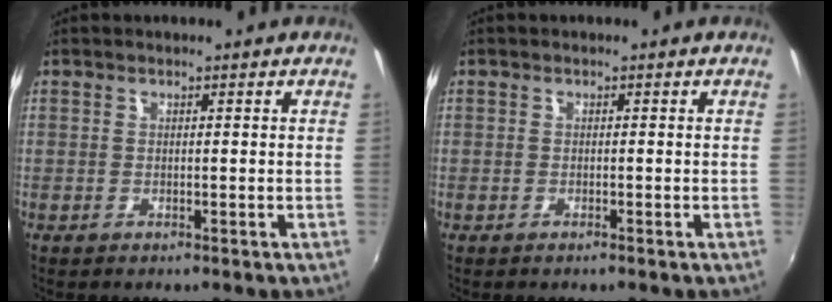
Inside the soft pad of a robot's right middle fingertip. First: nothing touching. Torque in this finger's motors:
{"motor_torque": [-0.42, 0.03, -0.01, -0.01]}